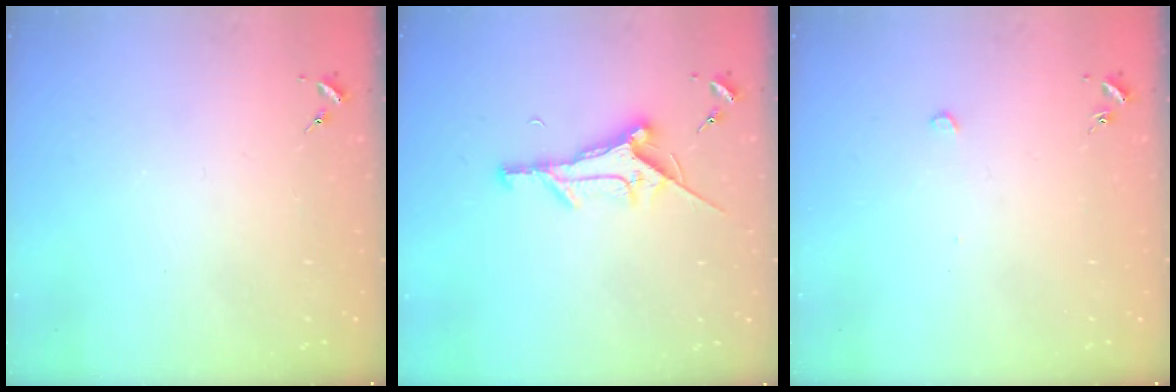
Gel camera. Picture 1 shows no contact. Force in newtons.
{"total": 11.6, "press": 11.6, "slide": 1.2}
{"total": 2.7, "press": 2.6, "slide": 0.3}